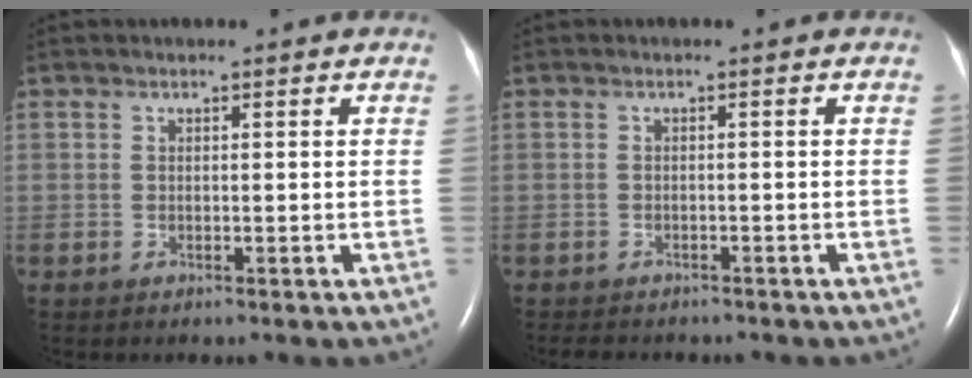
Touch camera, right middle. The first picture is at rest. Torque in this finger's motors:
{"motor_torque": [0.01, -0.01, 0.00, 0.00]}